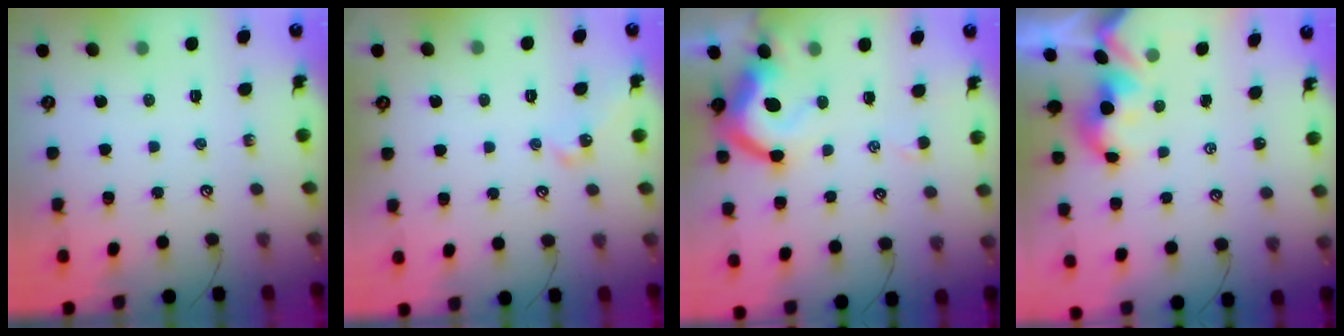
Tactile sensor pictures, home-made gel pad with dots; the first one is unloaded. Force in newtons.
{"total": 5.6, "press": 5.6, "slide": 0.6}
{"total": 8.9, "press": 8.8, "slide": 1.3}
{"total": 1.8, "press": 1.8, "slide": 0.2}